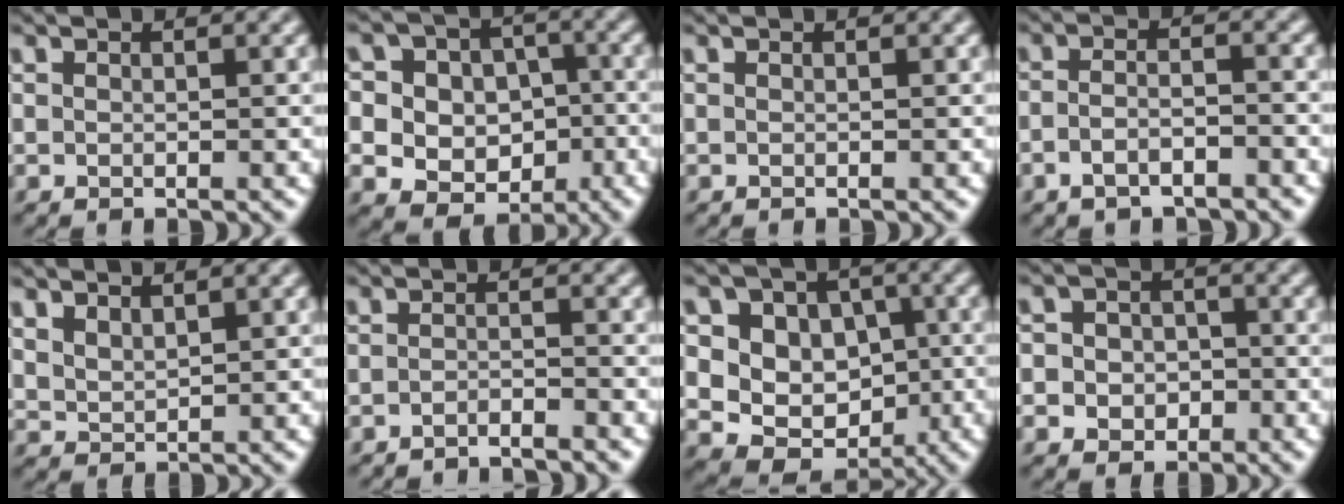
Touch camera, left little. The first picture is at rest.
{"total": 11.0, "force": [-0.6, 10.2, 4.1], "torque": [-0.102, 0.043, -0.027]}
{"total": 0.0}
{"total": 2.7, "force": [-1.8, 0.8, 1.9], "torque": [-0.037, 0.002, -0.040]}
{"total": 2.1, "force": [1.4, 0.9, 1.2], "torque": [-0.034, 0.003, 0.030]}
{"total": 1.6, "force": [-1.6, -0.4, 0.2], "torque": [-0.003, 0.007, -0.033]}
{"total": 9.9, "force": [0.7, 8.4, 5.2], "torque": [-0.096, 0.035, -0.013]}
{"total": 5.2, "force": [-1.1, 4.8, 1.6], "torque": [-0.018, 0.021, -0.045]}